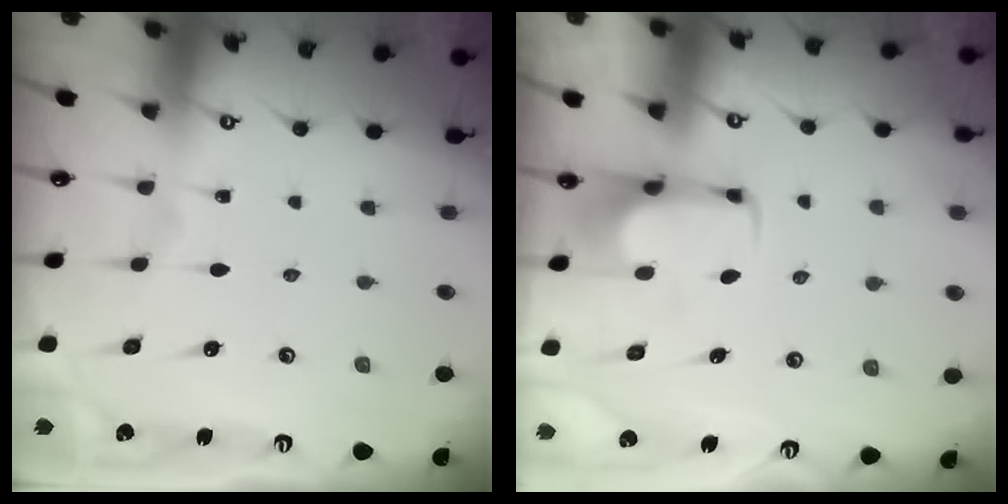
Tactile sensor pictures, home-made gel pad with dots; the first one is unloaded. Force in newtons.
{"total": 2.0, "press": 2.0, "slide": 0.4}